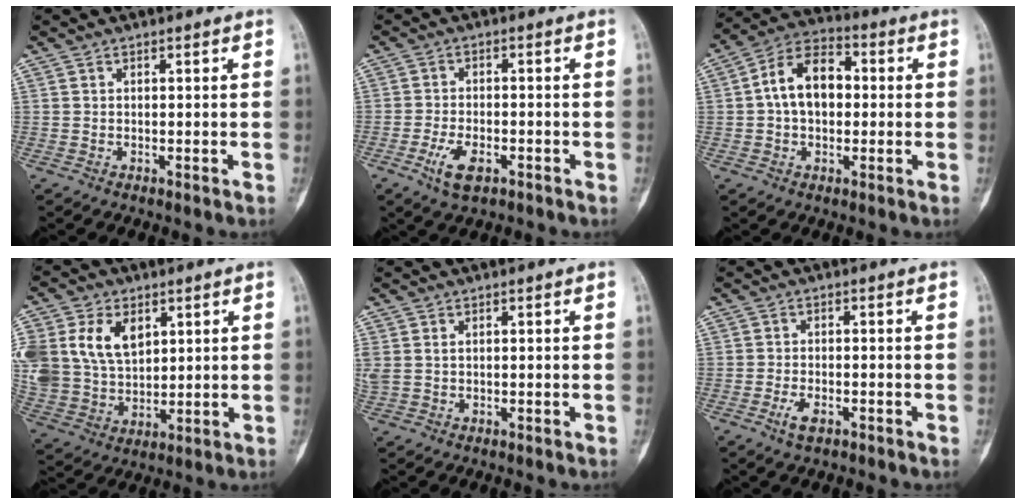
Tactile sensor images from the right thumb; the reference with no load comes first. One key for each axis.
{"total": 5.7, "fx": -2.8, "fy": 2.7, "fz": 4.2, "tx": -0.081, "ty": 0.007, "tz": -0.049}
{"total": 11.6, "fx": 0.7, "fy": 7.7, "fz": 8.6, "tx": -0.138, "ty": 0.030, "tz": 0.004}
{"total": 17.9, "fx": 5.9, "fy": 12.6, "fz": 11.2, "tx": -0.239, "ty": -0.002, "tz": 0.125}
{"total": 2.6, "fx": 0.7, "fy": 1.7, "fz": 1.9, "tx": -0.065, "ty": 0.013, "tz": 0.021}
{"total": 3.0, "fx": -1.6, "fy": 1.3, "fz": 2.2, "tx": -0.046, "ty": 0.005, "tz": -0.031}